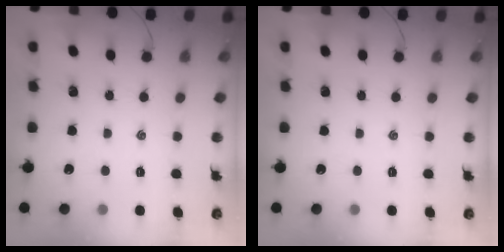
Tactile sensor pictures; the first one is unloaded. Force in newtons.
{"total": 0.0}